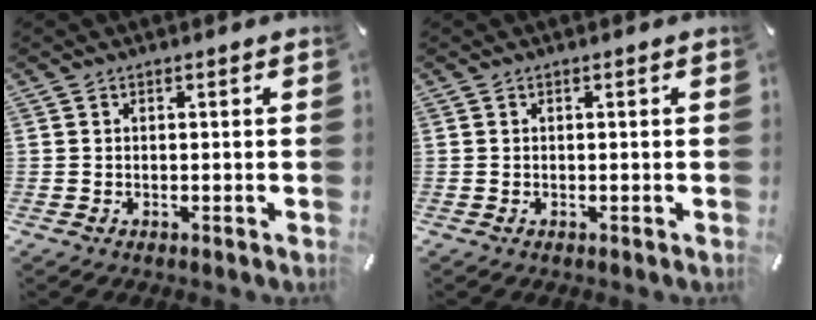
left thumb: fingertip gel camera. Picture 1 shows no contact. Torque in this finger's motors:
{"motor_torque": [0.00, 0.00, 0.00, 0.00, 0.00]}